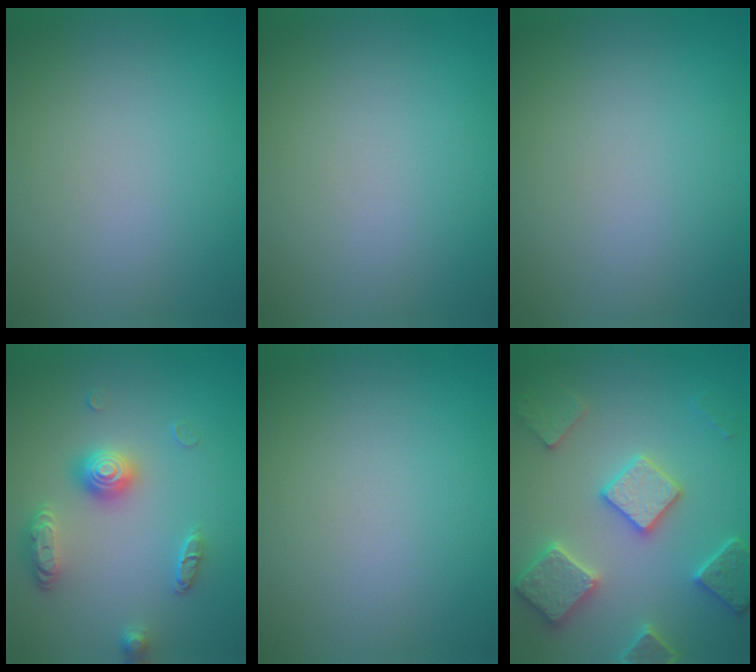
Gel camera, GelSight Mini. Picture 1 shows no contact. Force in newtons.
{"total": 0.0}
{"total": 0.0}
{"total": 3.3, "press": 2.9, "slide": 1.6}
{"total": 0.0}
{"total": 5.7, "press": 5.6, "slide": 1.3}